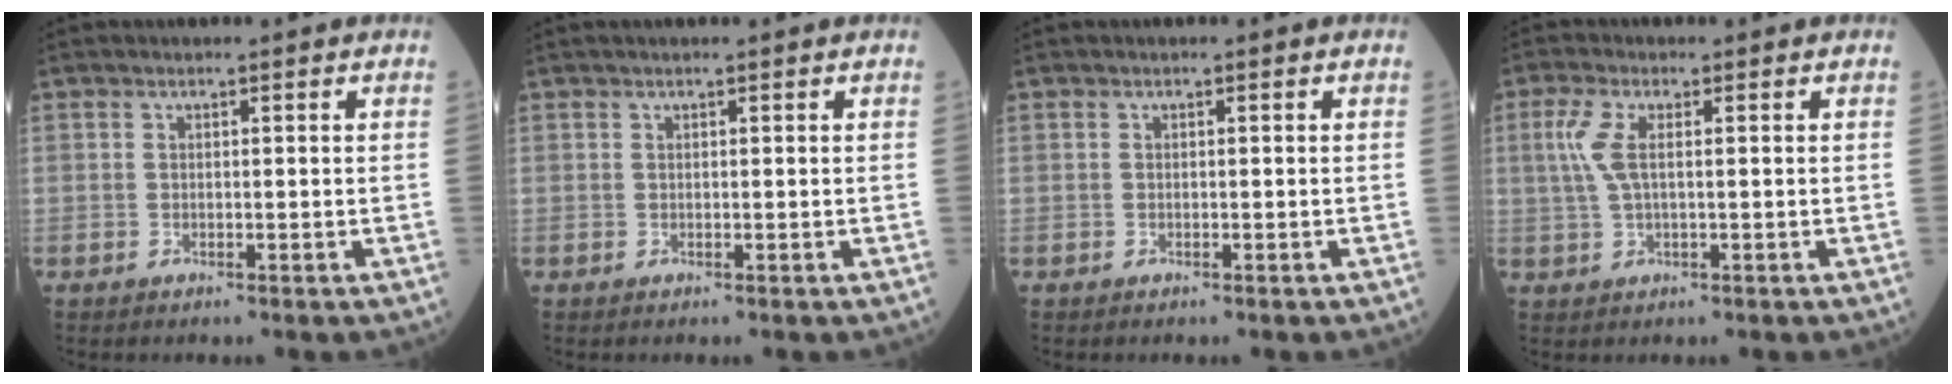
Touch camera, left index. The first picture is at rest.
{"total": 1.1, "force": [0.9, -0.1, 0.6], "torque": [-0.008, 0.016, 0.018]}
{"total": 0.0}
{"total": 4.2, "force": [0.7, 1.3, 3.9], "torque": [-0.106, 0.007, 0.014]}